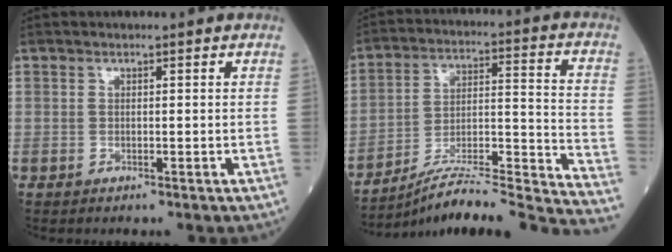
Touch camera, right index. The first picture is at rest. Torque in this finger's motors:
{"motor_torque": [-0.33, -0.34, 0.46, 0.12]}